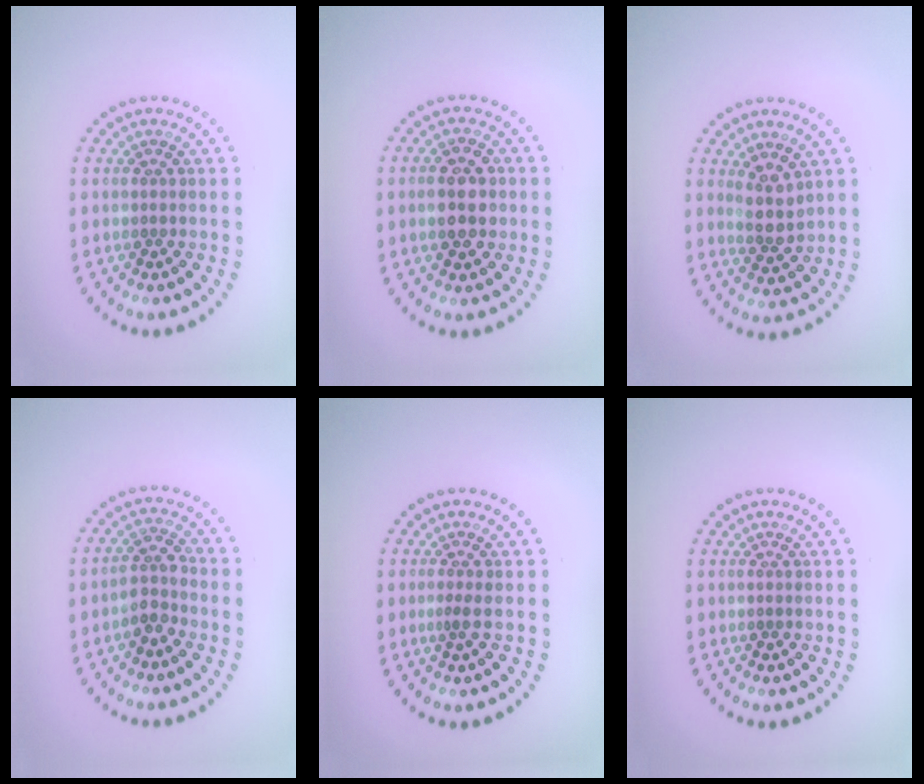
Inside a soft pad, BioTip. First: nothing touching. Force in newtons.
{"total": 3.2, "press": 3.2, "slide": 0.1}
{"total": 2.5, "press": 2.0, "slide": 1.4}
{"total": 2.2, "press": 1.9, "slide": 1.1}
{"total": 0.7, "press": 0.4, "slide": 0.5}
{"total": 0.0}